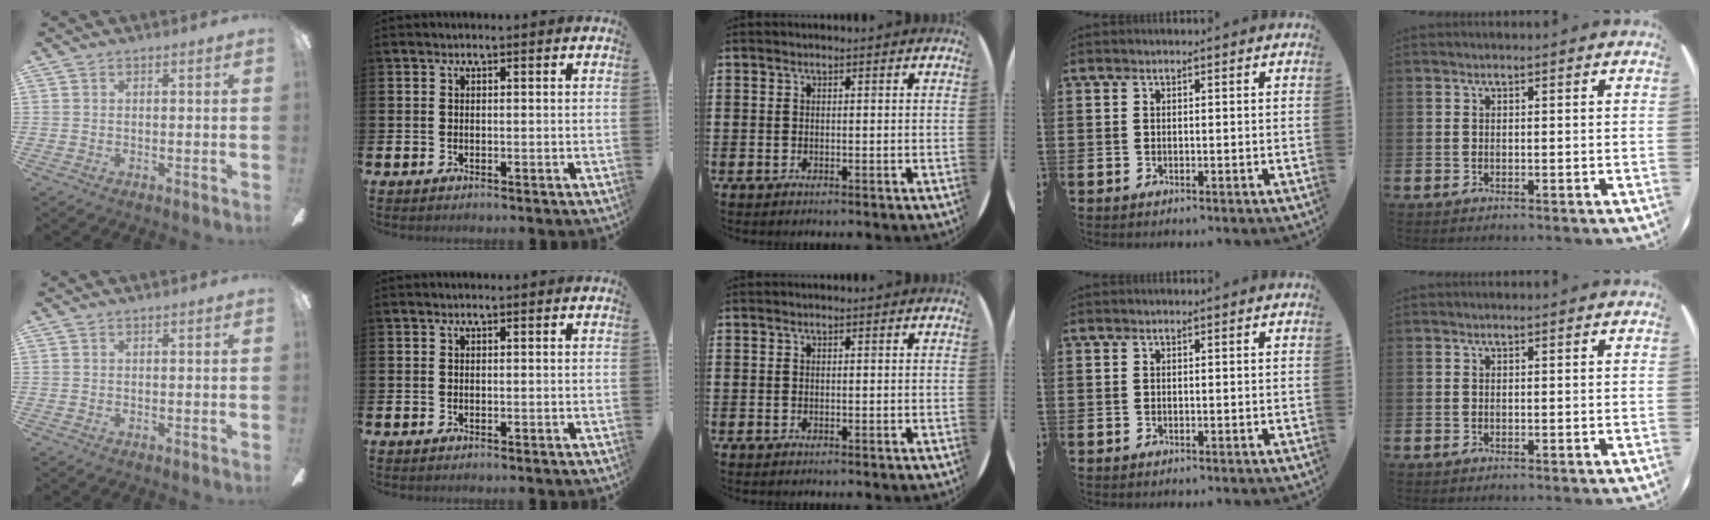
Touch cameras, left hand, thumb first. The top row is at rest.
{}